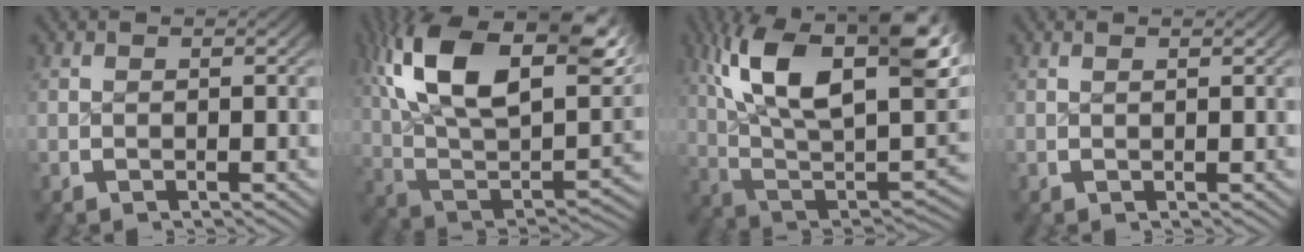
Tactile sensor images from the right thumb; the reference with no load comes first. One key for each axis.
{"total": 21.0, "fx": 4.8, "fy": 13.0, "fz": 15.7, "tx": -0.301, "ty": -0.025, "tz": 0.079}
{"total": 20.1, "fx": 2.8, "fy": 12.0, "fz": 15.9, "tx": -0.286, "ty": -0.054, "tz": 0.068}
{"total": 0.5, "fx": 0.4, "fy": -0.2, "fz": 0.3, "tx": -0.007, "ty": -0.002, "tz": 0.011}